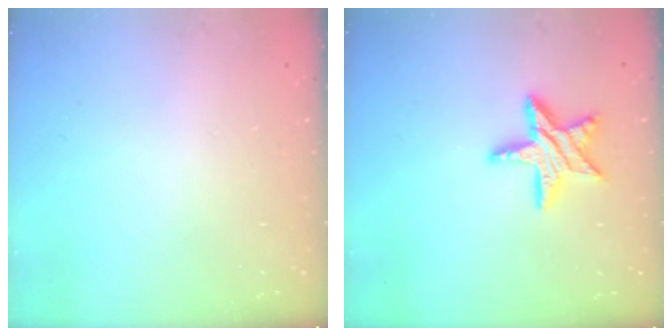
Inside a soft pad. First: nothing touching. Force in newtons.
{"total": 12.5, "press": 12.5, "slide": 1.0}